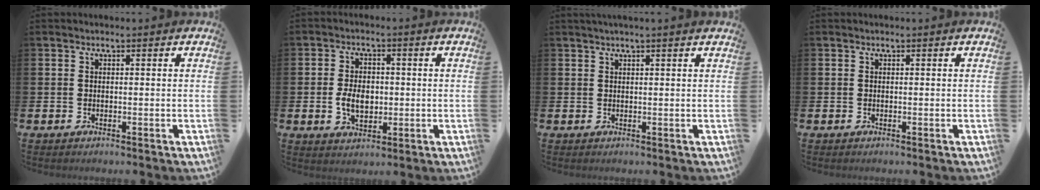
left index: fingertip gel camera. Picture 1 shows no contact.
{"total": 4.7, "force": [-0.4, 3.2, 3.4], "torque": [-0.044, 0.001, -0.013]}
{"total": 1.1, "force": [0.9, -0.3, 0.6], "torque": [-0.015, 0.001, 0.018]}
{"total": 0.0}